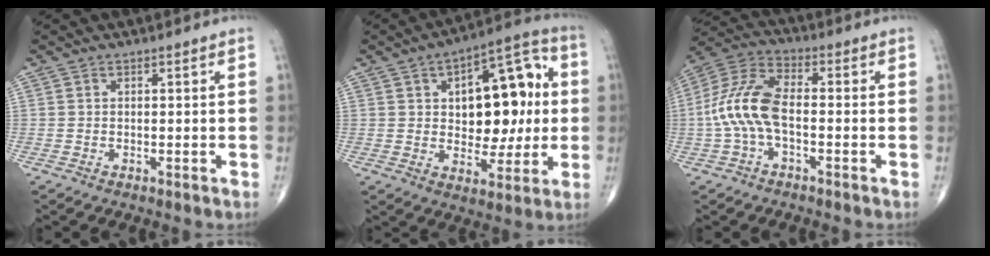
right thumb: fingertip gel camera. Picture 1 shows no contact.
{"total": 19.0, "force": [2.7, 10.4, 15.7], "torque": [-0.169, 0.021, 0.042]}
{"total": 11.4, "force": [-1.7, 5.6, 9.8], "torque": [-0.218, 0.036, -0.042]}